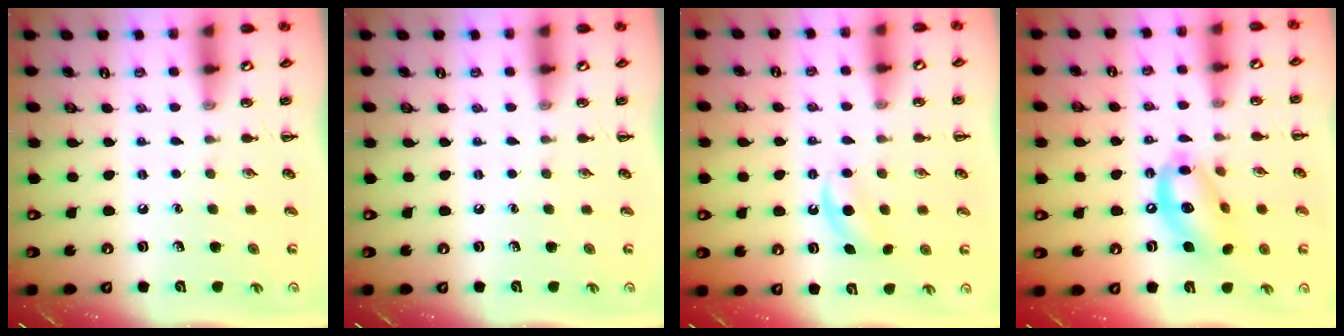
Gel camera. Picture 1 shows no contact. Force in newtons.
{"total": 0.0}
{"total": 5.0, "press": 4.7, "slide": 1.5}
{"total": 14.6, "press": 14.2, "slide": 3.7}